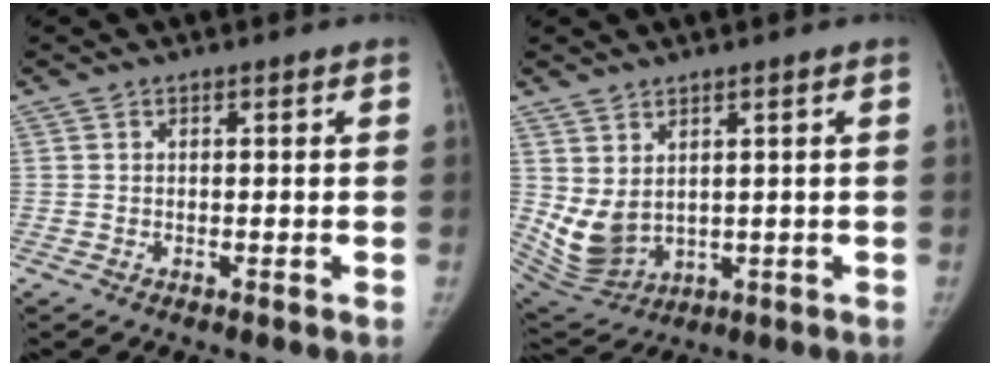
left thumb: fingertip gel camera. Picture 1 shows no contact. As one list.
[{"total": 8.2, "force": [2.0, 5.1, 6.0], "torque": [-0.111, -0.019, 0.063]}]